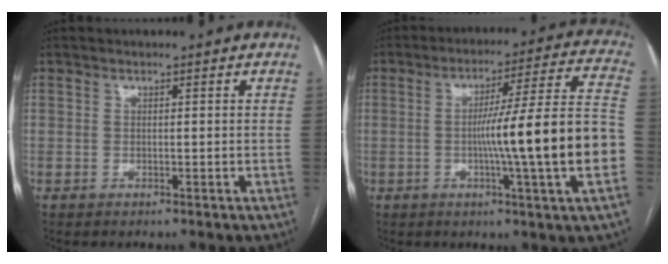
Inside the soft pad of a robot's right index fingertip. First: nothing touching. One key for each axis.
{"total": 17.7, "fx": -3.4, "fy": -1.3, "fz": 17.4, "tx": -0.247, "ty": 0.011, "tz": -0.056}